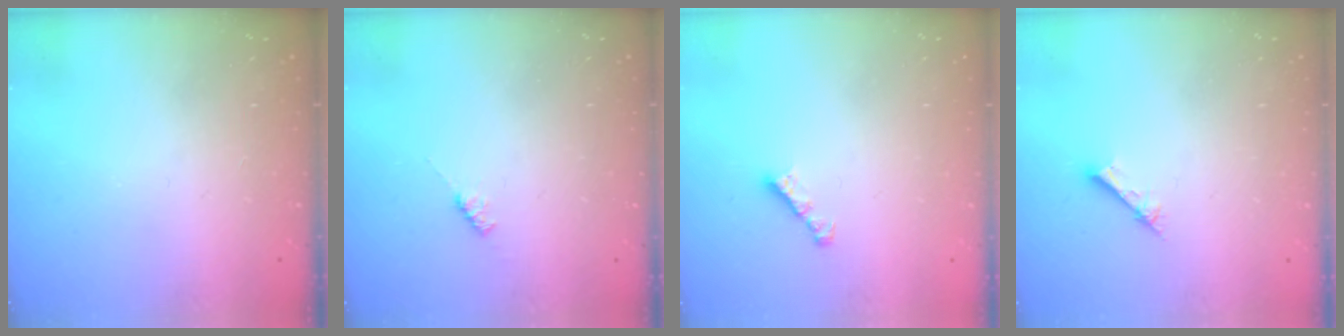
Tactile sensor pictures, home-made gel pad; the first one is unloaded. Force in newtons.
{"total": 2.2, "press": 2.2, "slide": 0.4}
{"total": 1.7, "press": 1.6, "slide": 0.5}
{"total": 1.5, "press": 1.5, "slide": 0.1}